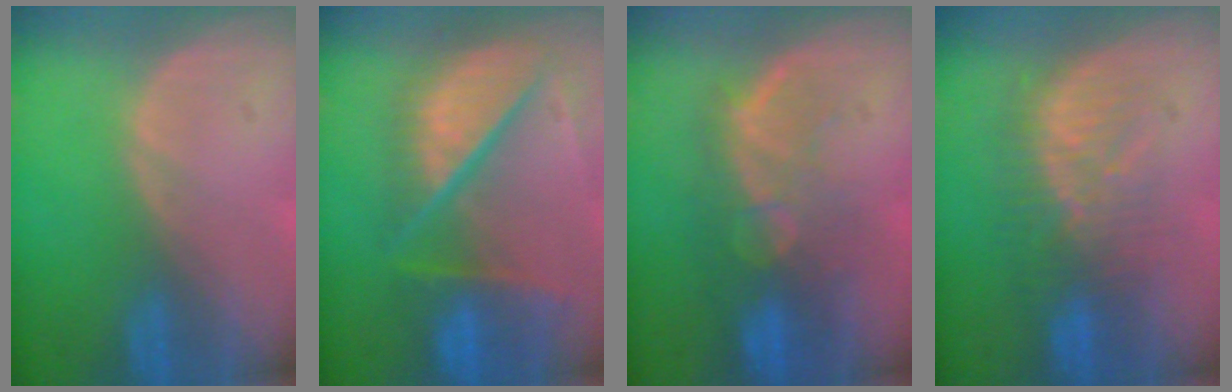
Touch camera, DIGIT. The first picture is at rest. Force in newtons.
{"total": 11.5, "press": 9.6, "slide": 6.4}
{"total": 10.1, "press": 8.6, "slide": 5.4}
{"total": 8.1, "press": 7.9, "slide": 1.6}